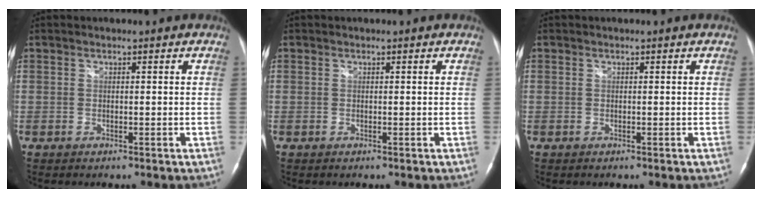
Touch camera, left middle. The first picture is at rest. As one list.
[{"total": 0.0}, {"total": 0.0}]